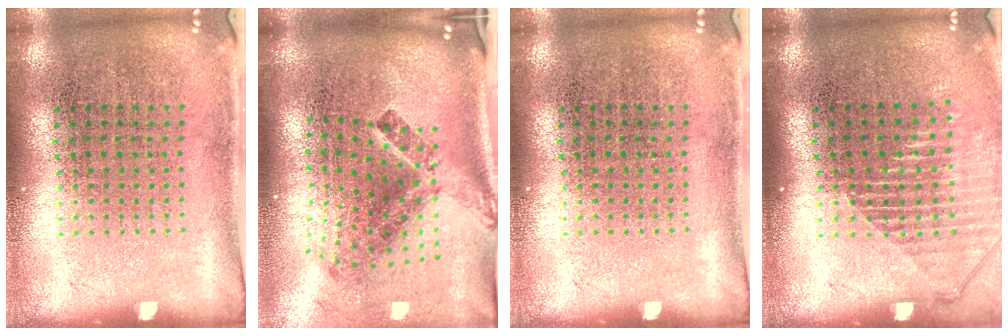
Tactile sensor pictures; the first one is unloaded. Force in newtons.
{"total": 2.9, "press": 1.7, "slide": 2.4}
{"total": 0.0}
{"total": 1.4, "press": 1.3, "slide": 0.6}